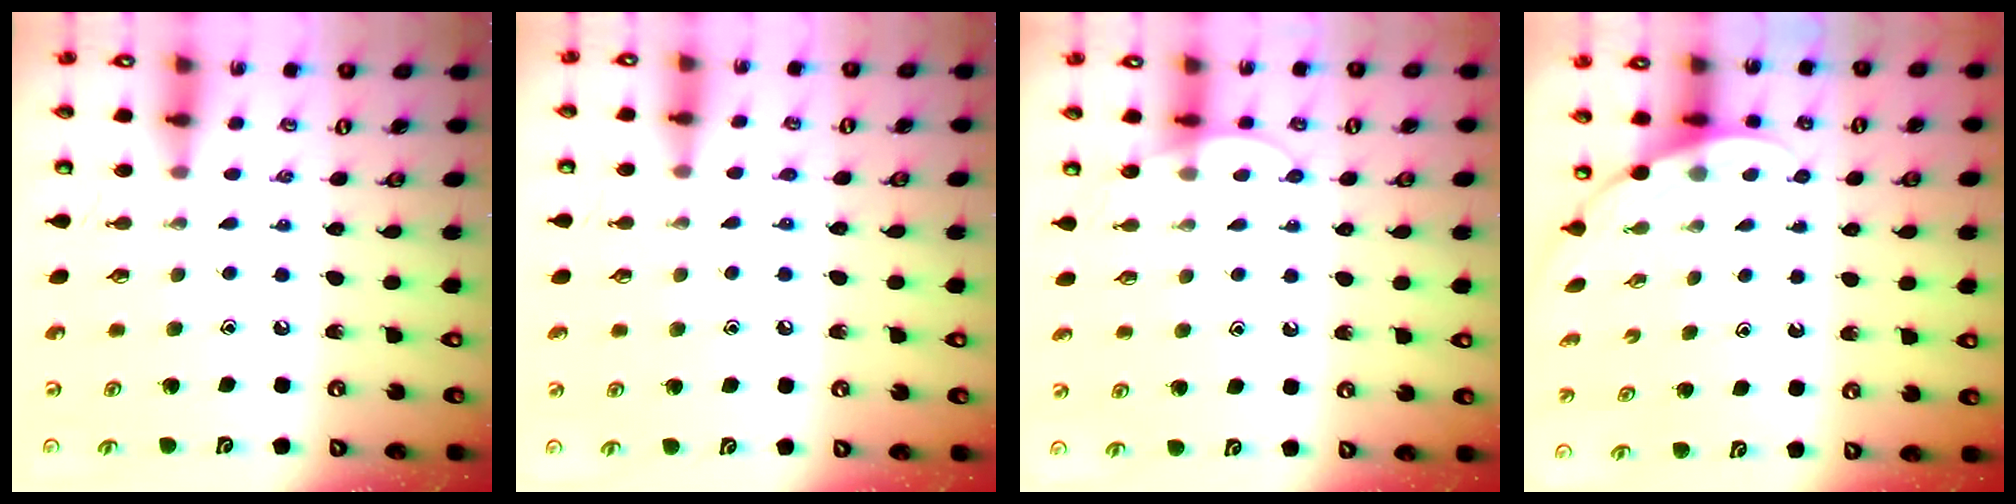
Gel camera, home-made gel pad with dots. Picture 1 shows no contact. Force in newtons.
{"total": 5.2, "press": 5.1, "slide": 0.6}
{"total": 5.5, "press": 5.5, "slide": 0.4}
{"total": 3.3, "press": 3.3, "slide": 0.2}